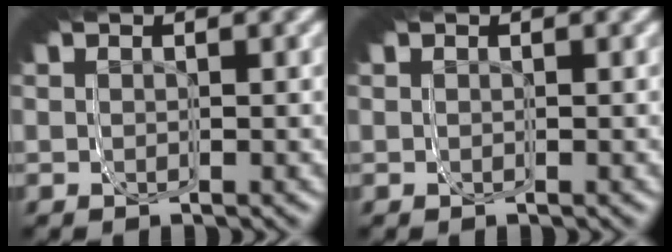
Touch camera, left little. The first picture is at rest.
{"total": 0.0}